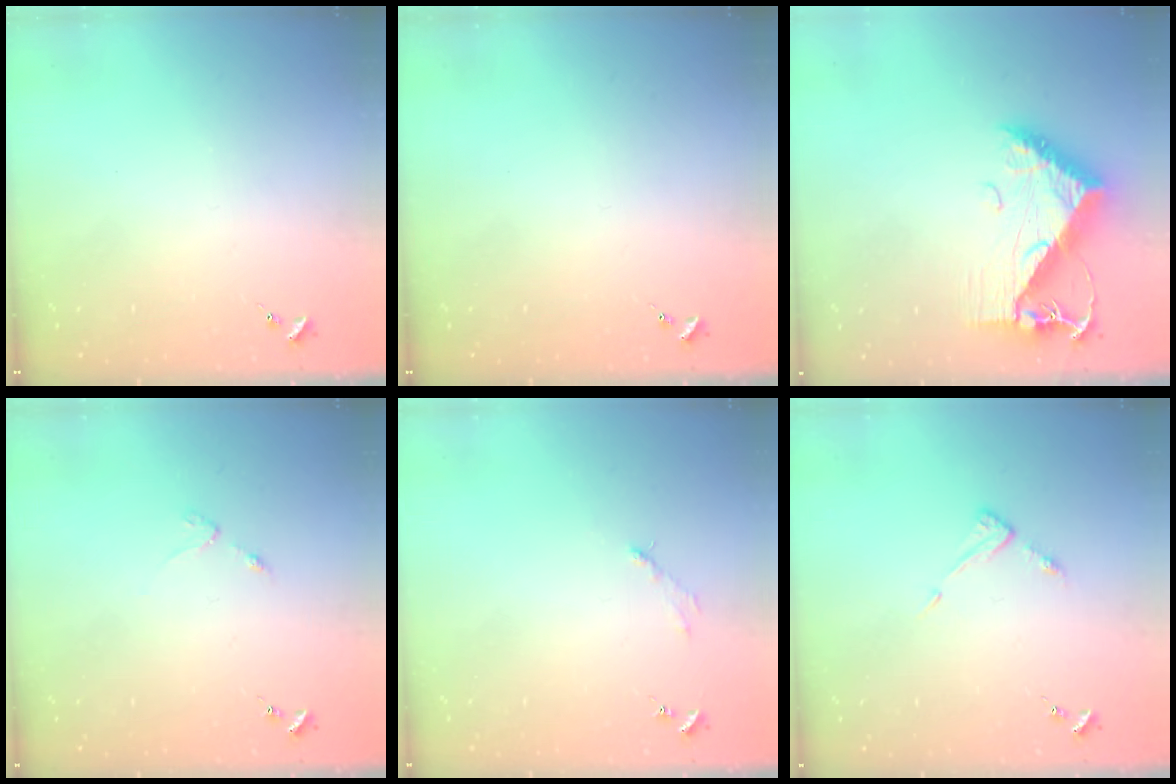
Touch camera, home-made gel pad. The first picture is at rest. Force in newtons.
{"total": 0.0}
{"total": 10.2, "press": 10.2, "slide": 1.0}
{"total": 2.5, "press": 2.4, "slide": 0.4}
{"total": 2.6, "press": 2.6, "slide": 0.3}
{"total": 5.3, "press": 5.3, "slide": 0.4}